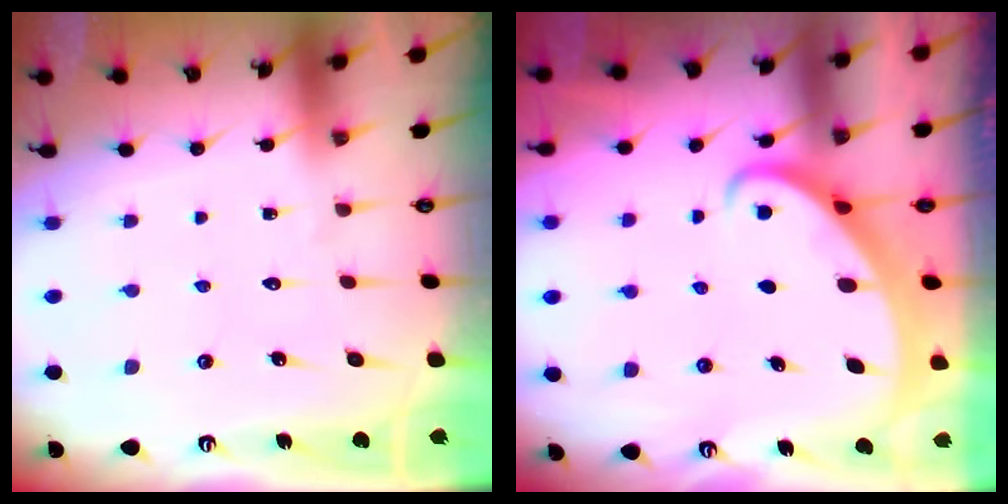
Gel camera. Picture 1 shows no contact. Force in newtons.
{"total": 2.6, "press": 2.6, "slide": 0.2}